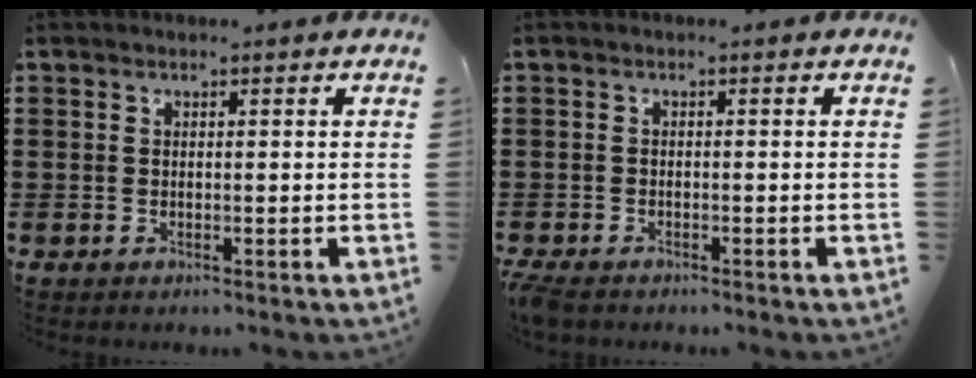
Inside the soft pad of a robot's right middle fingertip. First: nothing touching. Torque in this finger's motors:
{"motor_torque": [1.09, -0.06, 0.26, 0.08]}